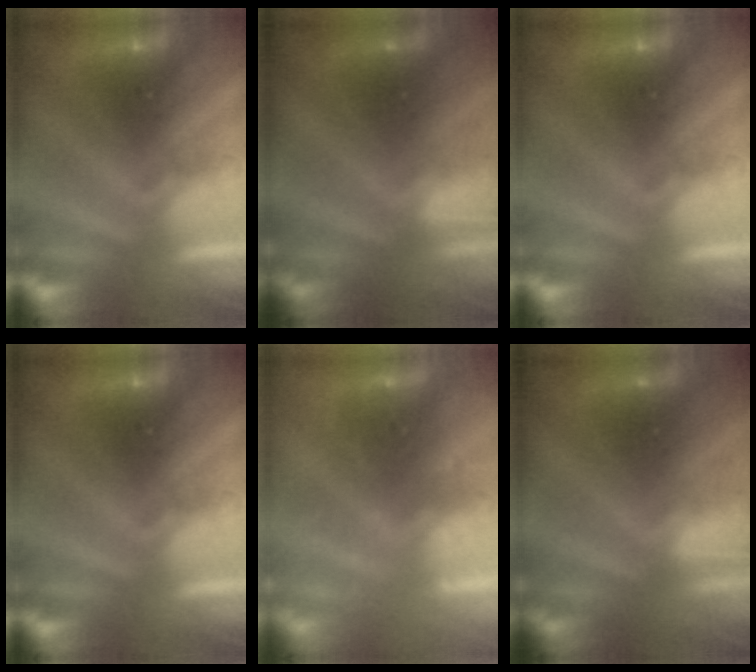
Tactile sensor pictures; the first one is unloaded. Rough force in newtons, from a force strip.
{"total": 1.3}
{"total": 0.0}
{"total": 0.0}
{"total": 2.2}
{"total": 1.3}